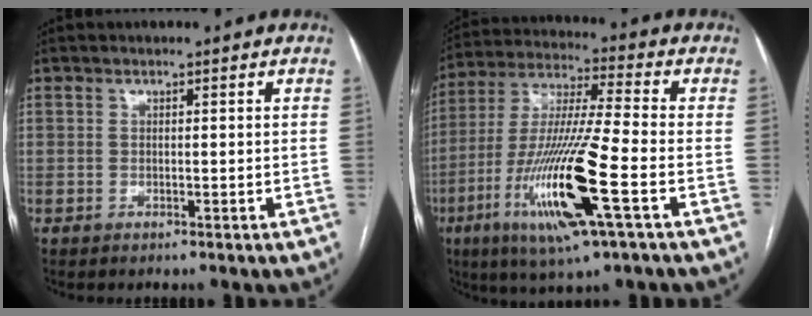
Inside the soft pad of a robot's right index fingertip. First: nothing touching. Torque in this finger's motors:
{"motor_torque": [2.14, 0.00, 1.05, 0.21]}